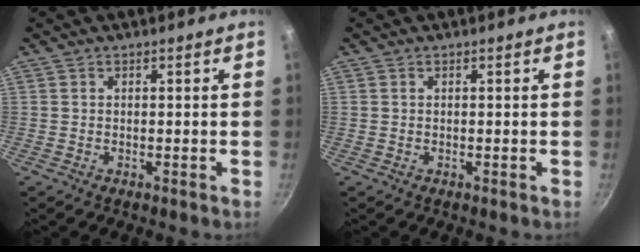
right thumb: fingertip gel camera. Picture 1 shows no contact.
{"total": 0.0}